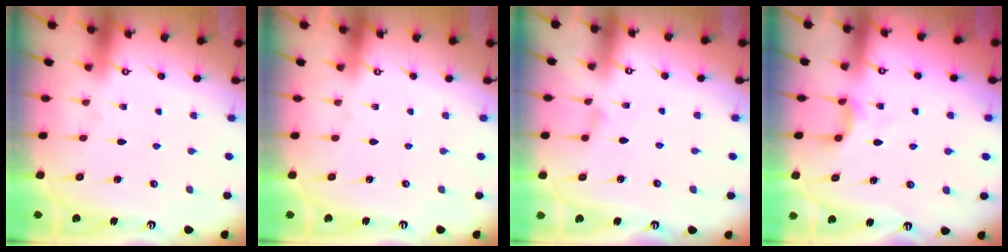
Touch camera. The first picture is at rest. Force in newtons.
{"total": 0.0}
{"total": 1.5, "press": 1.5, "slide": 0.4}
{"total": 2.8, "press": 2.8, "slide": 0.3}